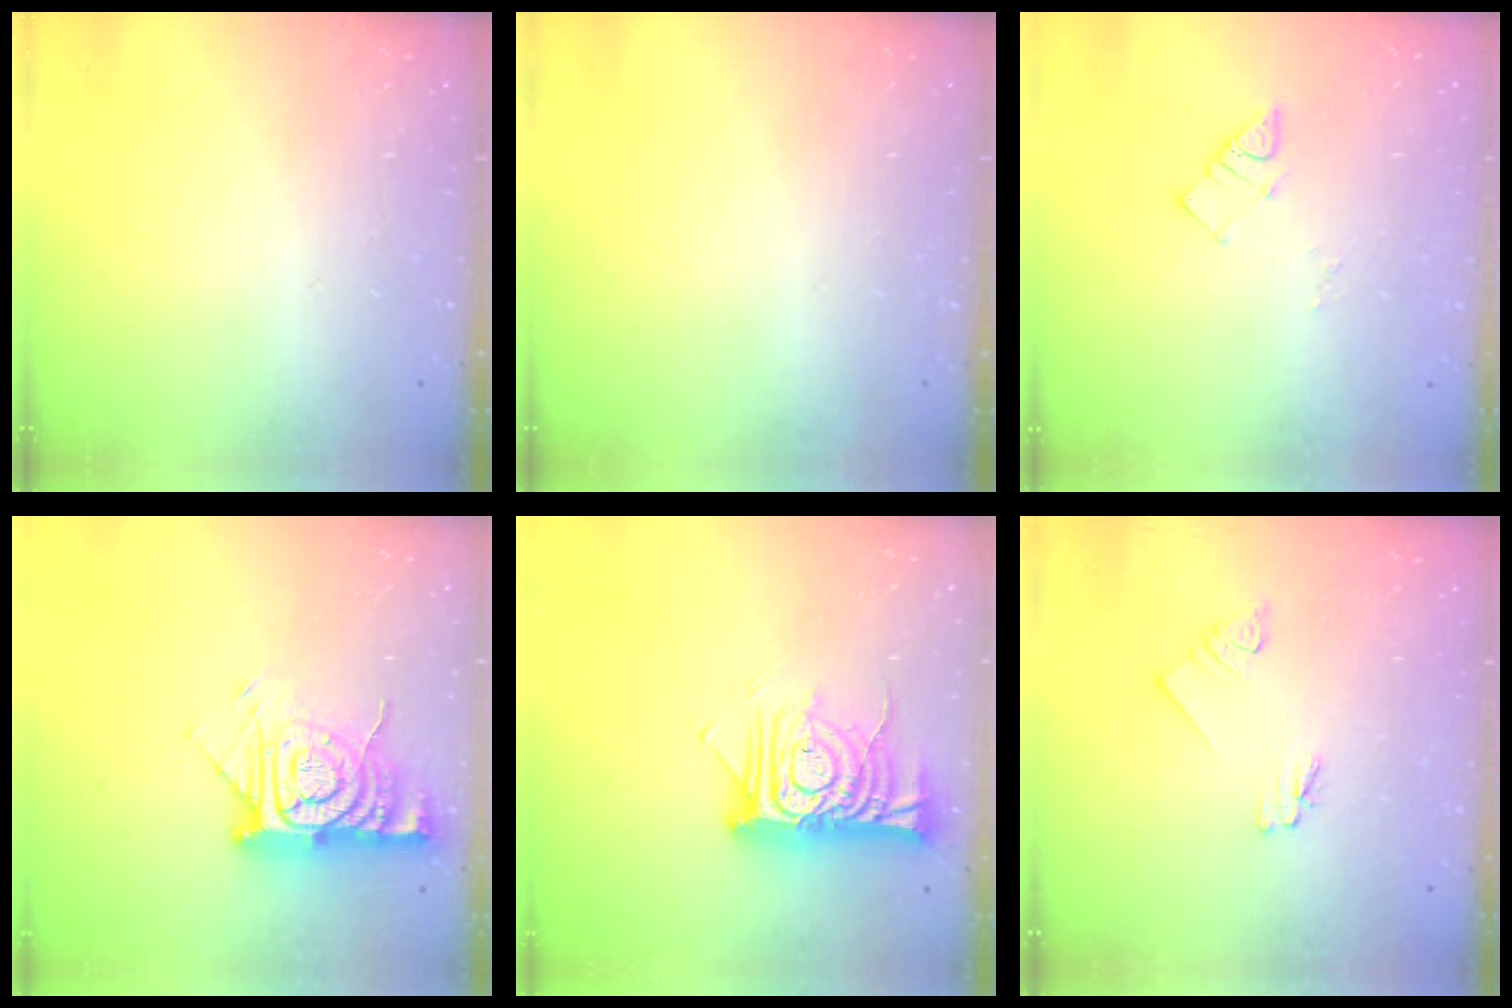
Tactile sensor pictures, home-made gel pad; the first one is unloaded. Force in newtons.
{"total": 0.0}
{"total": 4.4, "press": 4.3, "slide": 0.4}
{"total": 13.0, "press": 12.9, "slide": 1.6}
{"total": 14.6, "press": 14.5, "slide": 1.4}
{"total": 1.7, "press": 1.7, "slide": 0.1}